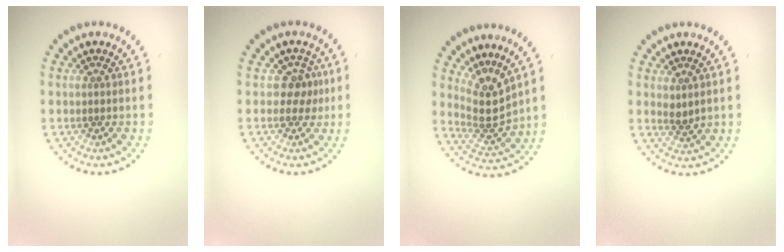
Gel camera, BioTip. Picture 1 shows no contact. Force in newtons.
{"total": 1.9, "press": 1.6, "slide": 0.9}
{"total": 3.4, "press": 2.5, "slide": 2.2}
{"total": 1.2, "press": 1.0, "slide": 0.6}